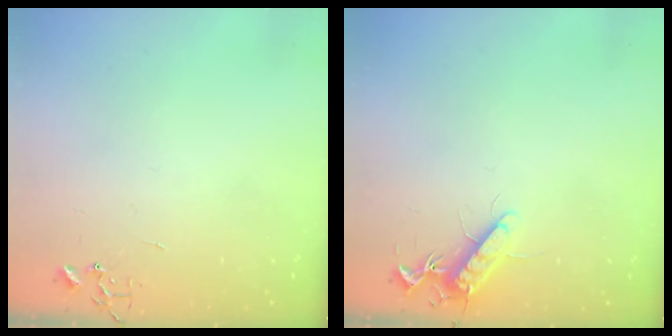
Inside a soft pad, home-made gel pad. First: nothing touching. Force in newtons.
{"total": 11.3, "press": 11.3, "slide": 0.7}